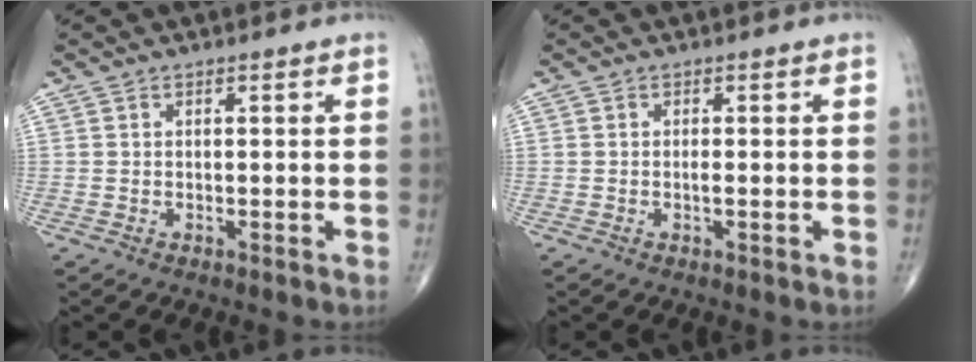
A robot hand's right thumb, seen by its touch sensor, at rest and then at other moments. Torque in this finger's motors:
{"motor_torque": [2.45, 2.04, 1.51, -1.26, 0.25]}